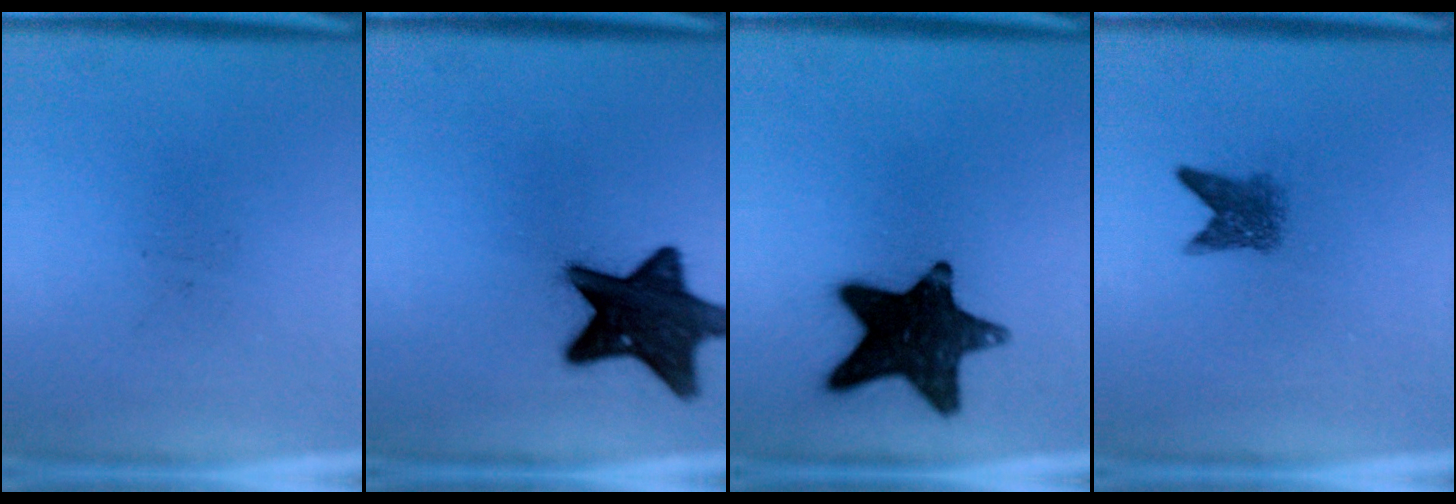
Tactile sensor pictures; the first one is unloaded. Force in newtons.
{"total": 16.6}
{"total": 16.6}
{"total": 3.0}